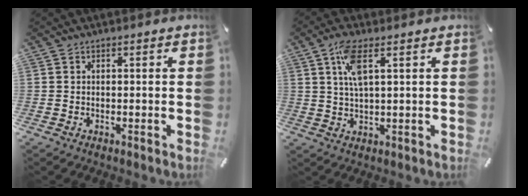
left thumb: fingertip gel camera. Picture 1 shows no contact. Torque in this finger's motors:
{"motor_torque": [1.17, 1.41, 1.00, -0.97, 0.38]}